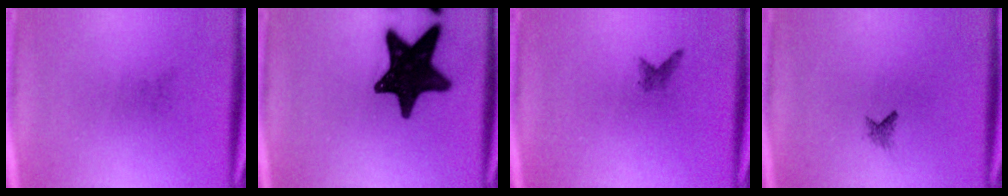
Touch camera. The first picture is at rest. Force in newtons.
{"total": 17.5}
{"total": 1.0}
{"total": 0.9}